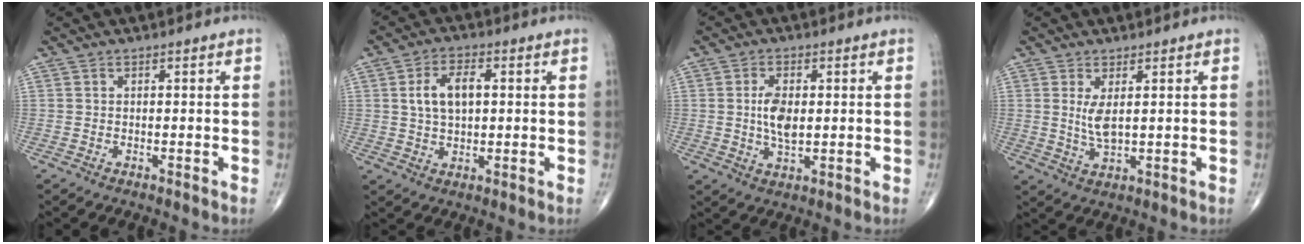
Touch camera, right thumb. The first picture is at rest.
{"total": 7.4, "force": [1.3, 4.2, 6.0], "torque": [-0.105, 0.008, 0.023]}
{"total": 6.7, "force": [0.7, 3.5, 5.7], "torque": [-0.103, -0.008, 0.015]}
{"total": 4.1, "force": [1.0, 1.4, 3.8], "torque": [-0.077, -0.015, 0.028]}